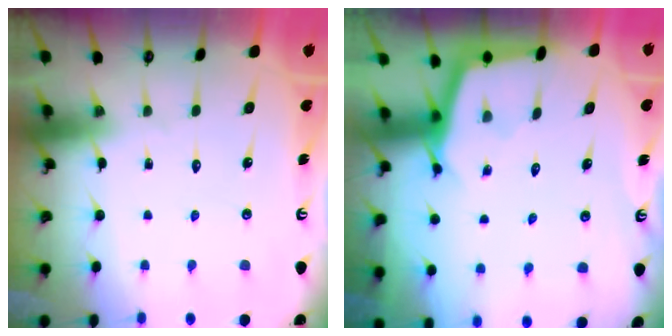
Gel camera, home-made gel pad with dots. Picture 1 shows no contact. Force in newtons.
{"total": 2.3, "press": 2.3, "slide": 0.2}